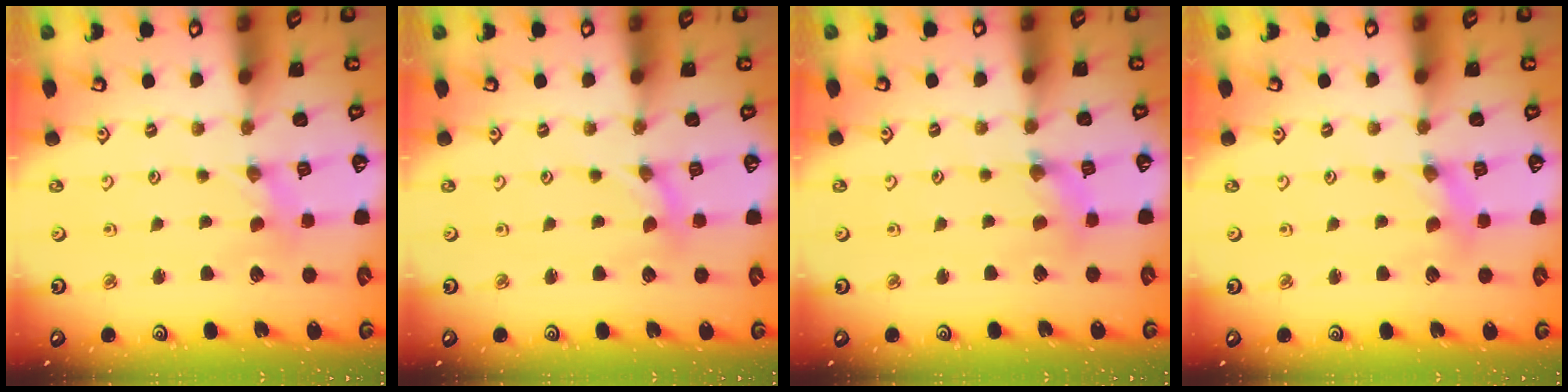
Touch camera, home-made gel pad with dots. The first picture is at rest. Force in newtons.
{"total": 0.0}
{"total": 2.1, "press": 2.1, "slide": 0.4}
{"total": 2.5, "press": 2.5, "slide": 0.3}